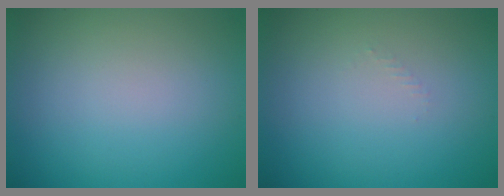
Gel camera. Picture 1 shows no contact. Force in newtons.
{"total": 0.5, "press": 0.5, "slide": 0.2}